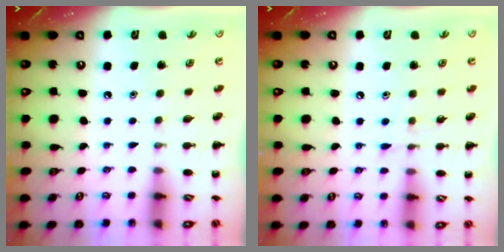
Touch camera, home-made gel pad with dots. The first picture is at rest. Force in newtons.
{"total": 4.4, "press": 4.1, "slide": 1.6}